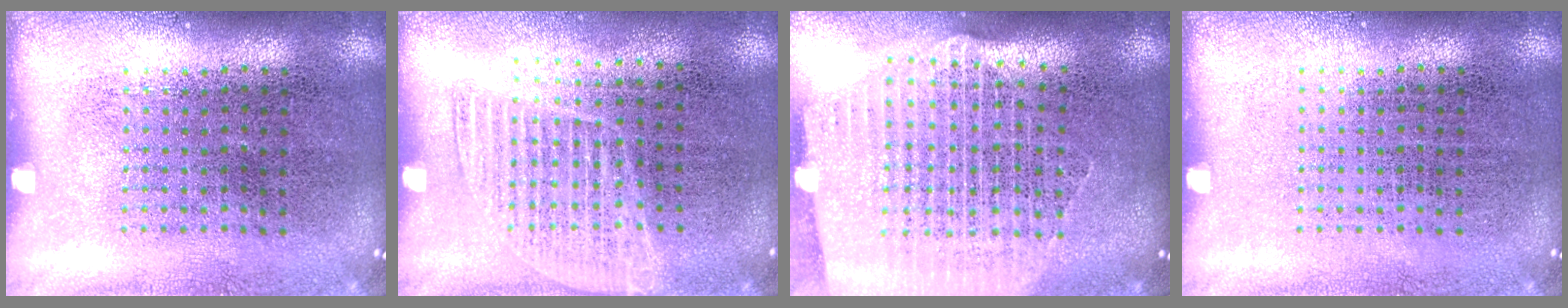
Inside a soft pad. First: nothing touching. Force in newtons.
{"total": 1.0, "press": 0.9, "slide": 0.5}
{"total": 2.7, "press": 2.3, "slide": 1.4}
{"total": 0.0}